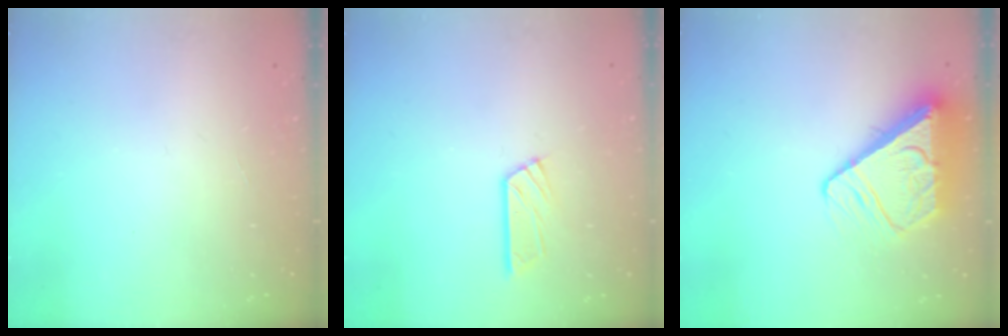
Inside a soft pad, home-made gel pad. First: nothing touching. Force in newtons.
{"total": 6.9, "press": 6.9, "slide": 0.6}
{"total": 10.0, "press": 10.0, "slide": 1.2}